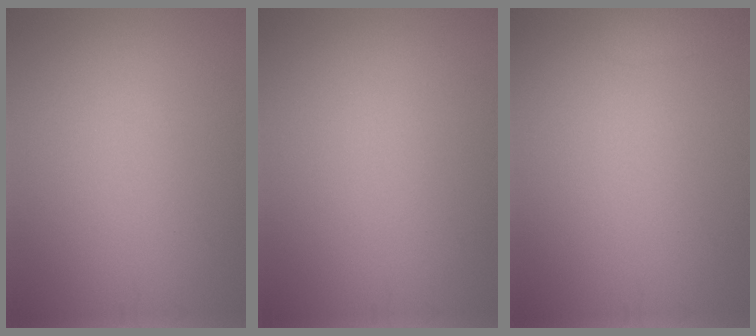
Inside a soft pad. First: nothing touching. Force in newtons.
{"total": 0.0}
{"total": 1.1, "press": 1.1, "slide": 0.1}